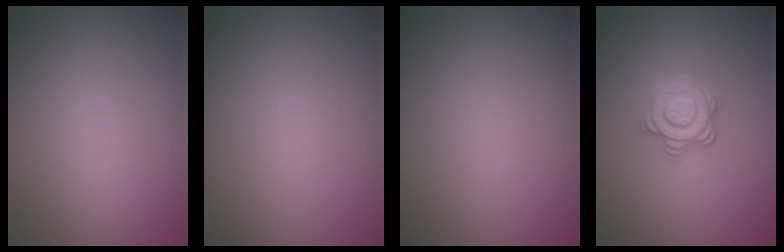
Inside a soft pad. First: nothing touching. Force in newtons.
{"total": 0.0}
{"total": 0.0}
{"total": 3.5, "press": 3.0, "slide": 1.9}